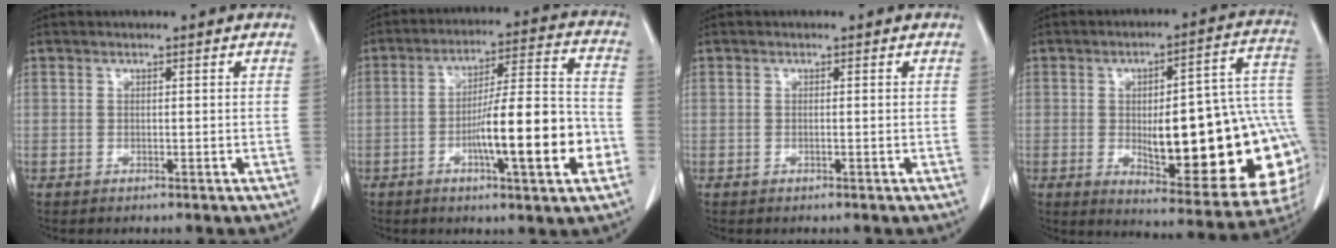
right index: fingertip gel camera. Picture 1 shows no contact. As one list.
[{"total": 15.3, "force": [-4.6, 1.4, 14.6], "torque": [-0.231, 0.007, -0.069]}, {"total": 0.0}, {"total": 25.8, "force": [-2.7, 6.6, 24.8], "torque": [-0.244, 0.020, -0.019]}]